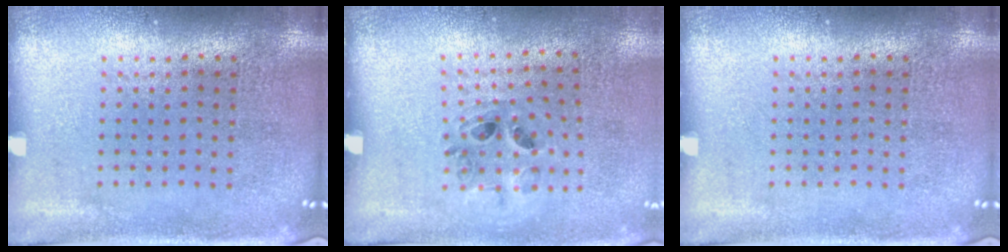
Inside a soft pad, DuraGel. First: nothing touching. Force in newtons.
{"total": 1.0, "press": 0.9, "slide": 0.5}
{"total": 0.0}